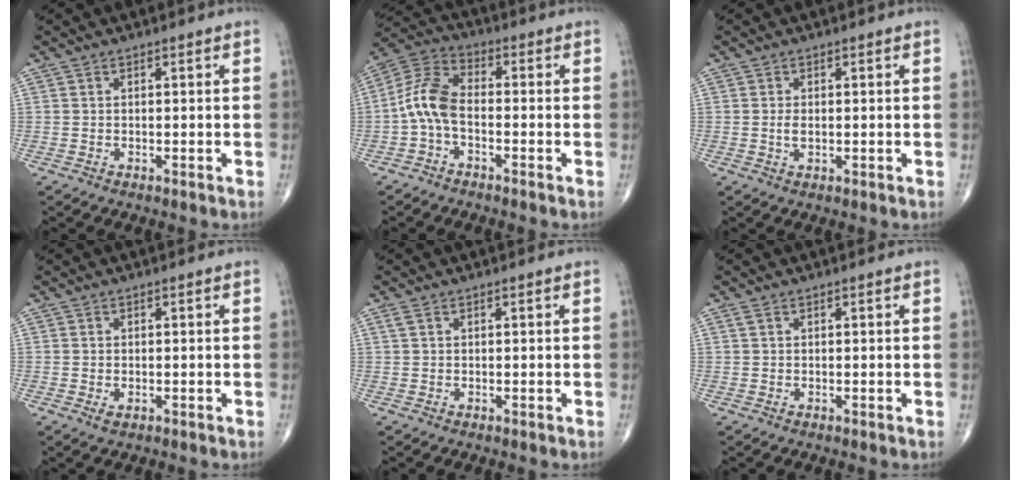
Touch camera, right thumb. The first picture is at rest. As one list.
[{"total": 8.4, "force": [-1.8, 4.5, 6.8], "torque": [-0.139, 0.033, -0.050]}, {"total": 1.6, "force": [0.0, 0.9, 1.4], "torque": [-0.029, -0.003, -0.001]}, {"total": 1.1, "force": [-0.2, 0.7, 0.8], "torque": [-0.014, -0.002, 0.000]}, {"total": 0.9, "force": [0.4, 0.4, 0.6], "torque": [-0.019, 0.013, 0.012]}, {"total": 0.6, "force": [0.3, 0.3, 0.4], "torque": [-0.013, 0.011, 0.008]}]